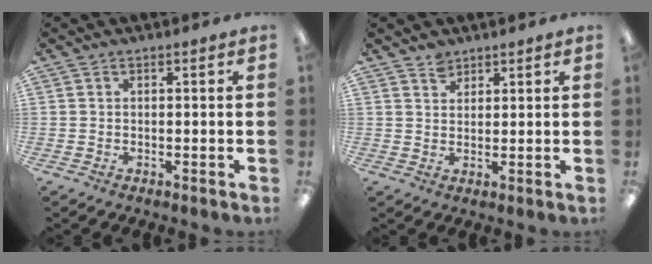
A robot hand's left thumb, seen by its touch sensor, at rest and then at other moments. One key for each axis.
{"total": 2.8, "fx": 2.5, "fy": 1.3, "fz": 0.2, "tx": 0.001, "ty": -0.011, "tz": 0.047}